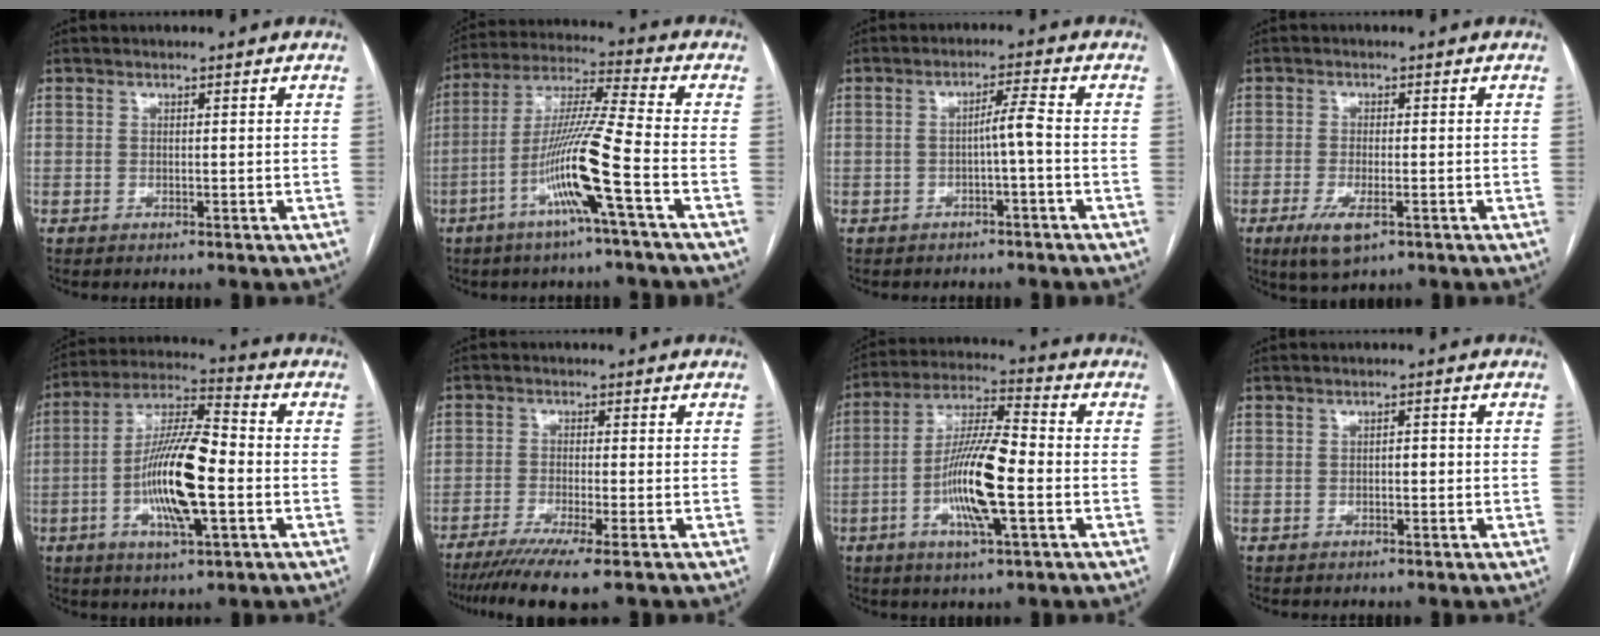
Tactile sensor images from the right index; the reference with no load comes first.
{"total": 12.8, "force": [-5.0, -1.4, 11.7], "torque": [-0.228, 0.001, -0.100]}
{"total": 3.2, "force": [-0.9, -0.3, 3.1], "torque": [-0.049, 0.008, -0.015]}
{"total": 5.1, "force": [-2.5, 1.5, 4.2], "torque": [-0.082, -0.010, -0.038]}
{"total": 15.1, "force": [-3.0, 3.1, 14.5], "torque": [-0.279, 0.004, -0.053]}
{"total": 8.8, "force": [-6.3, -0.2, 6.1], "torque": [-0.094, -0.019, -0.100]}
{"total": 13.4, "force": [-3.2, 1.9, 12.8], "torque": [-0.247, 0.001, -0.061]}
{"total": 1.3, "force": [-0.2, 0.5, 1.2], "torque": [-0.015, 0.005, -0.004]}